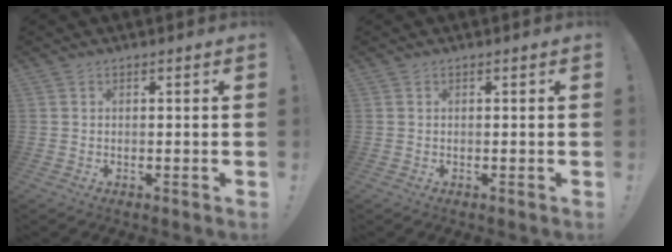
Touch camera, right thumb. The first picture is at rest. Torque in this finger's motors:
{"motor_torque": [0.00, 0.00, 0.09, -0.06, 0.04]}